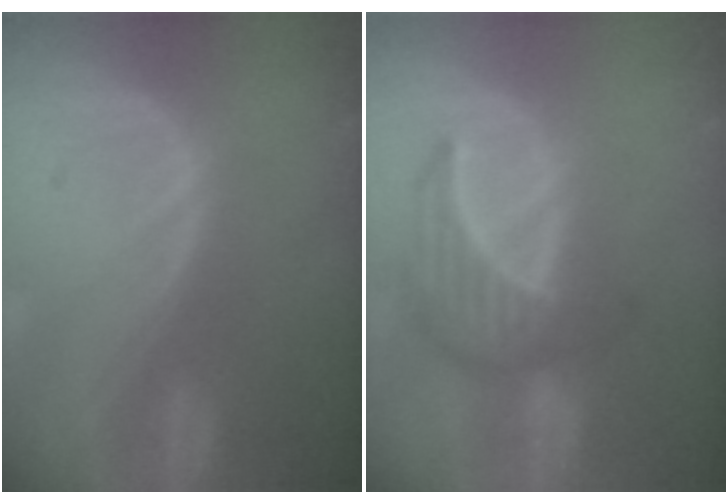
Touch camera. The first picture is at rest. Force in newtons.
{"total": 6.6, "press": 6.5, "slide": 1.2}